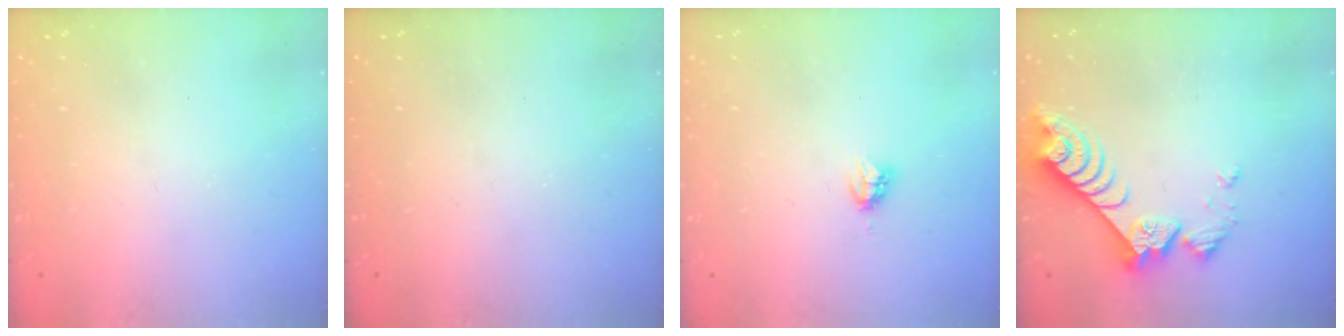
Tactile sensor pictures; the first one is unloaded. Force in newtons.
{"total": 0.0}
{"total": 3.3, "press": 3.3, "slide": 0.5}
{"total": 8.0, "press": 8.0, "slide": 0.8}